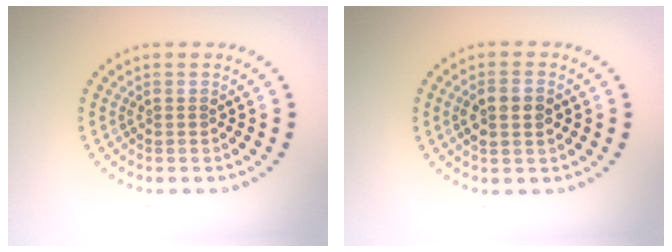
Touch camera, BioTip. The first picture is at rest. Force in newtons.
{"total": 2.6, "press": 2.6, "slide": 0.1}